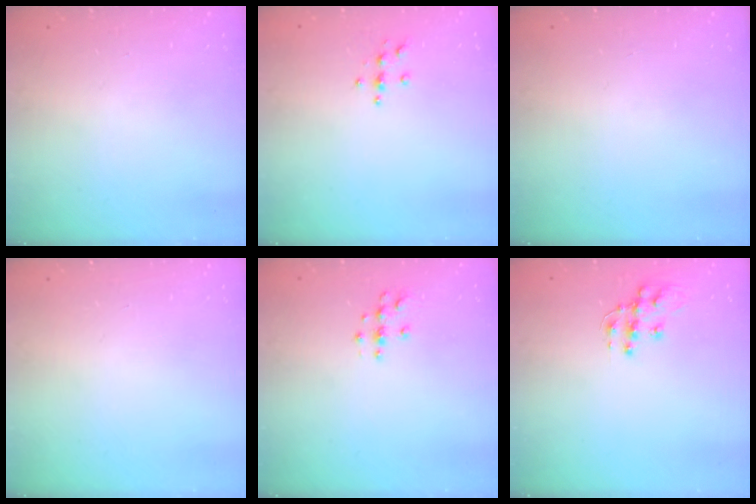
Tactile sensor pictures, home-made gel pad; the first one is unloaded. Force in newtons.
{"total": 3.8, "press": 3.8, "slide": 0.4}
{"total": 0.0}
{"total": 0.0}
{"total": 3.8, "press": 3.8, "slide": 0.4}
{"total": 10.7, "press": 10.7, "slide": 0.7}